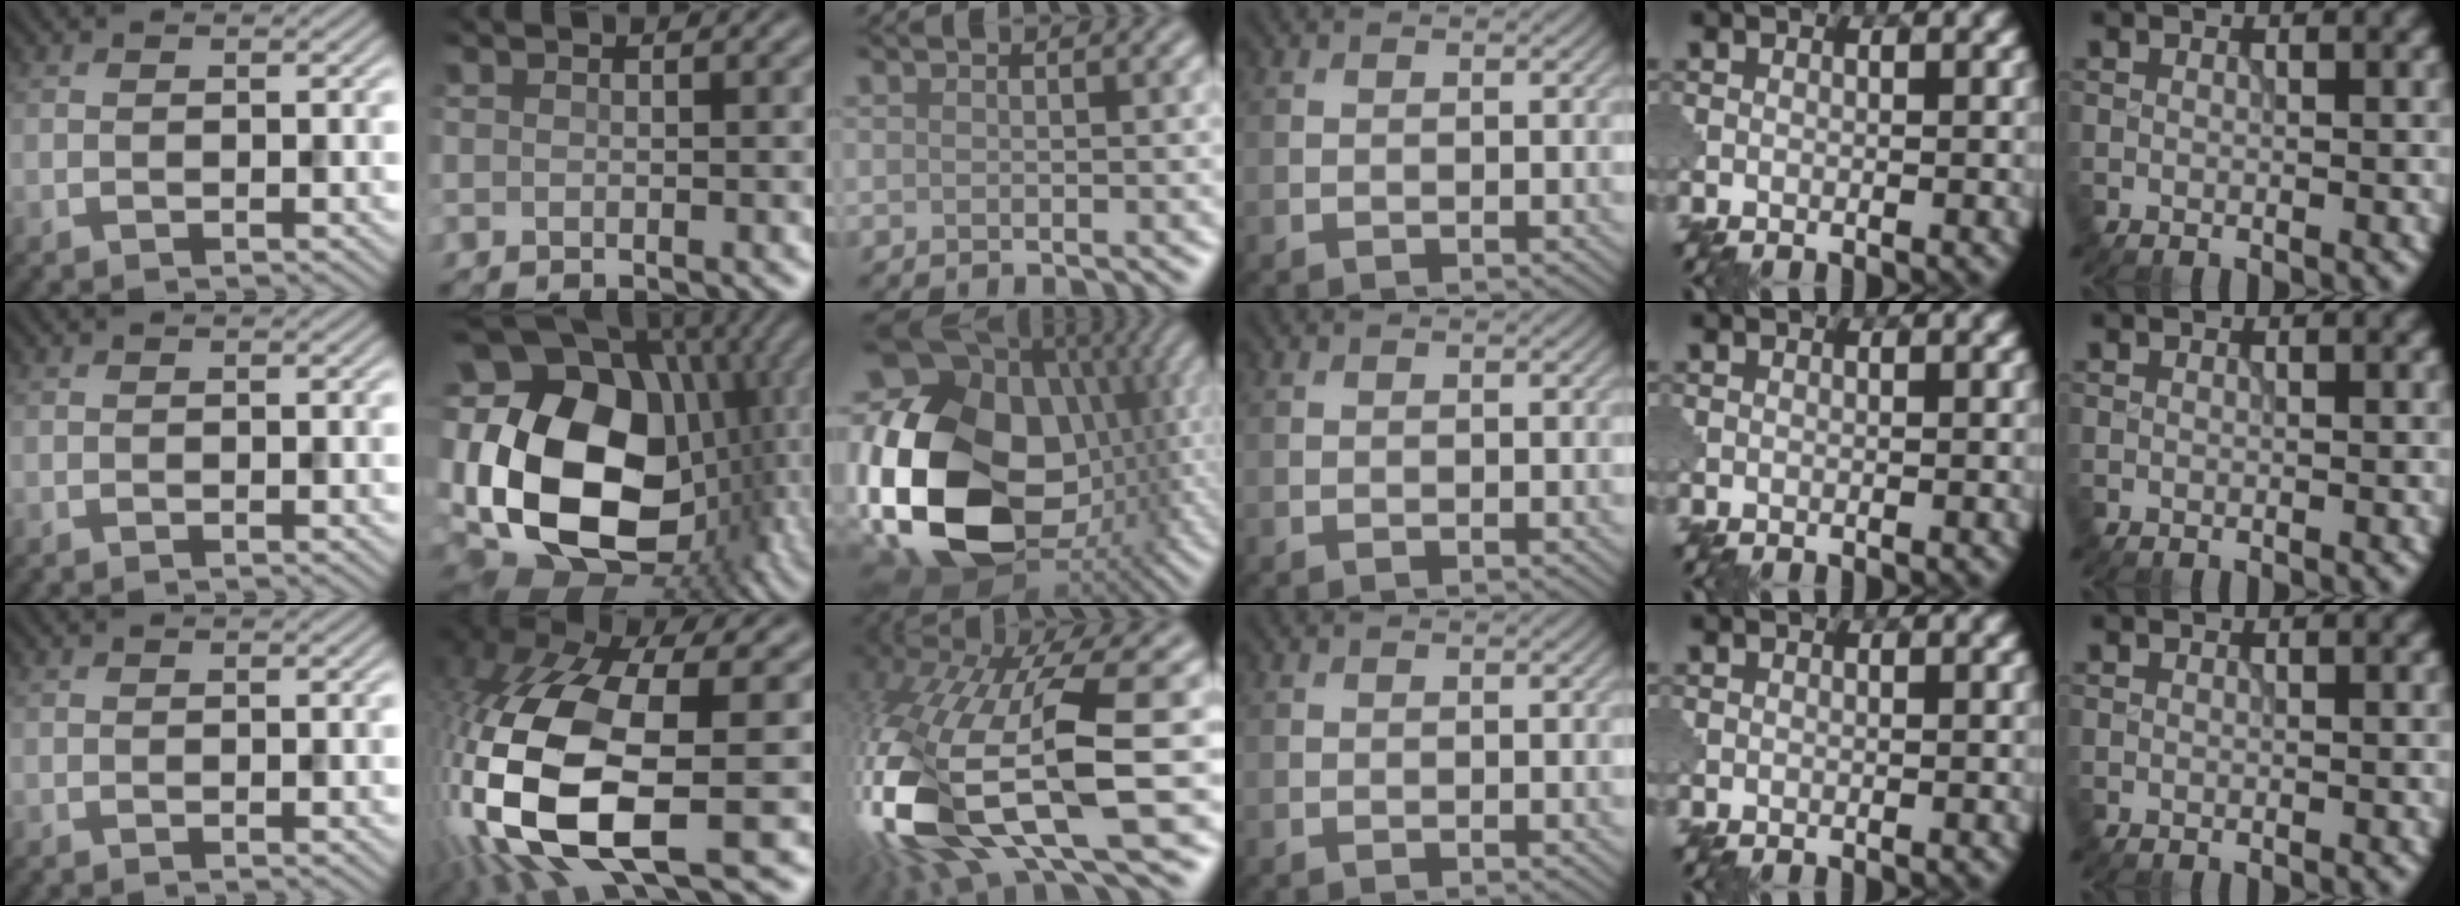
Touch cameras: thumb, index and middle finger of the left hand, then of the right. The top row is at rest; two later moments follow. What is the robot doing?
{"motion": "disassemble", "object": "puzzle pieces"}